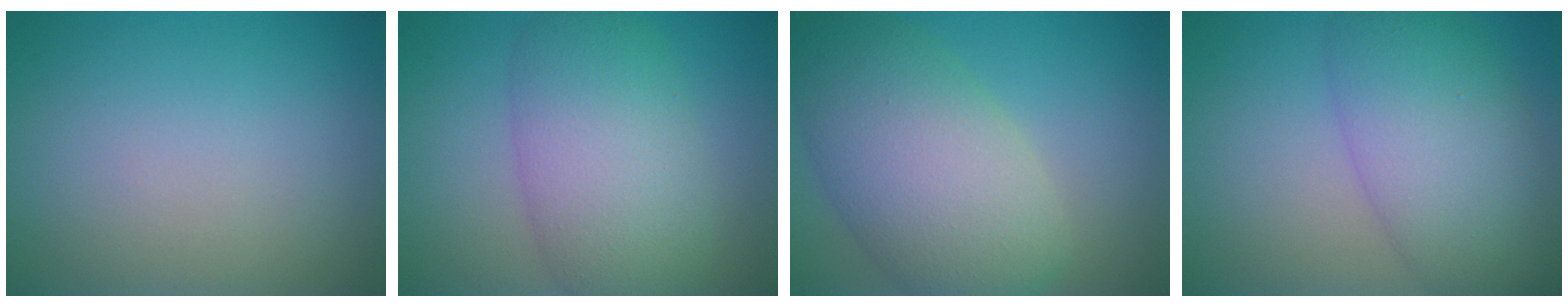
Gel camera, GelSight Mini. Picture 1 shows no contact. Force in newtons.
{"total": 7.9, "press": 7.9, "slide": 0.2}
{"total": 9.4, "press": 9.4, "slide": 0.5}
{"total": 7.5, "press": 7.5, "slide": 0.3}